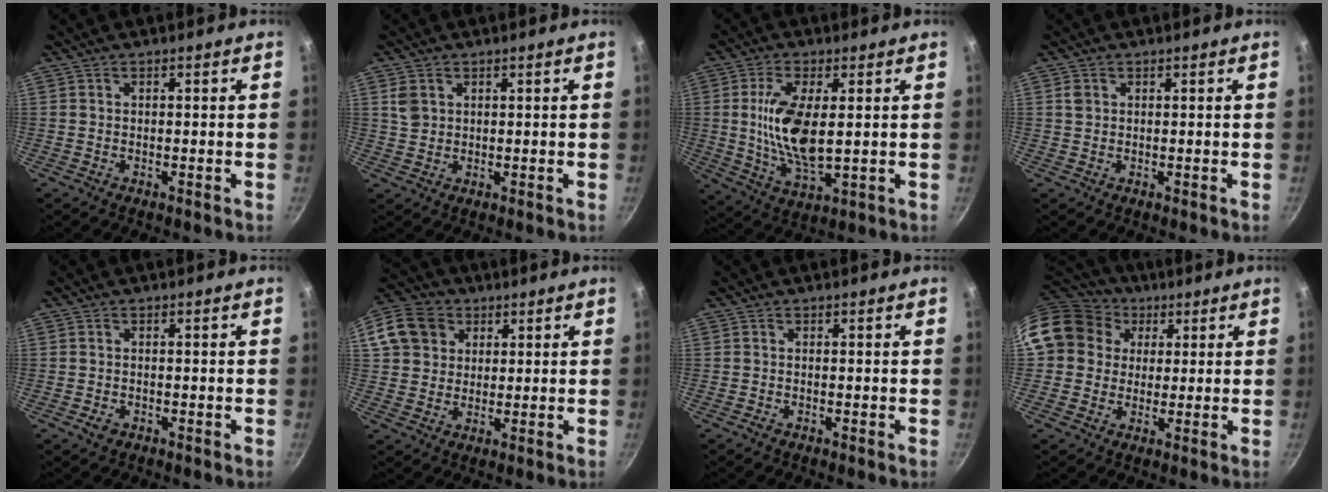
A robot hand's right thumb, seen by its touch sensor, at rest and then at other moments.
{"total": 3.3, "force": [1.2, 2.7, 1.6], "torque": [-0.023, -0.002, 0.028]}
{"total": 12.5, "force": [1.4, 5.5, 11.2], "torque": [-0.214, -0.011, 0.033]}
{"total": 1.4, "force": [0.4, 1.2, 0.5], "torque": [-0.010, 0.003, 0.008]}
{"total": 1.8, "force": [-0.9, 1.2, 0.9], "torque": [-0.017, 0.003, -0.016]}
{"total": 12.2, "force": [4.1, 10.3, 5.0], "torque": [-0.086, 0.017, 0.066]}
{"total": 0.6, "force": [-0.4, 0.2, 0.3], "torque": [-0.008, 0.001, -0.012]}
{"total": 15.8, "force": [4.2, 13.8, 6.5], "torque": [-0.113, 0.031, 0.065]}